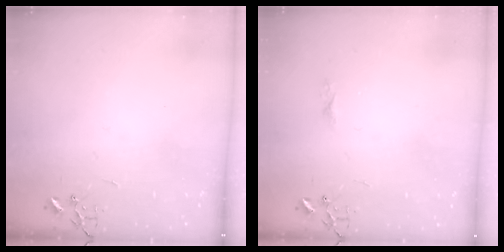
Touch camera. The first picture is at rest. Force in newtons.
{"total": 3.6, "press": 3.5, "slide": 0.5}